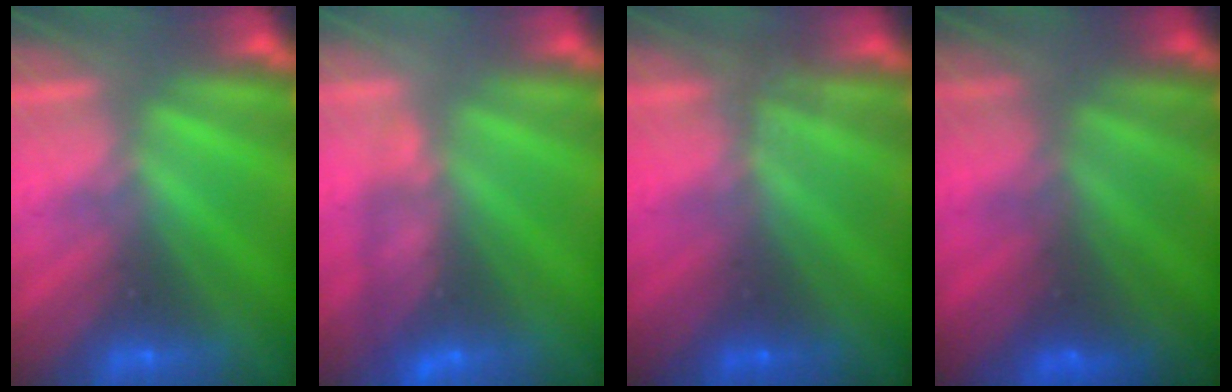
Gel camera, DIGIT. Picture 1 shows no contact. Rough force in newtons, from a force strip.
{"total": 5.0}
{"total": 1.0}
{"total": 6.9}